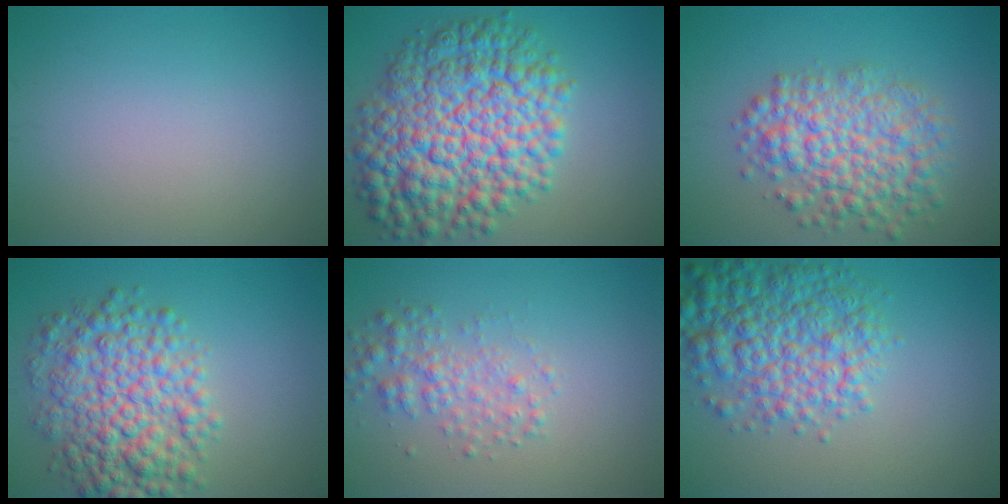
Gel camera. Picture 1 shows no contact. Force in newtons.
{"total": 12.6, "press": 12.6, "slide": 0.2}
{"total": 7.0, "press": 7.0, "slide": 0.2}
{"total": 7.8, "press": 7.8, "slide": 0.0}
{"total": 2.7, "press": 2.7, "slide": 0.0}
{"total": 7.3, "press": 7.3, "slide": 0.2}